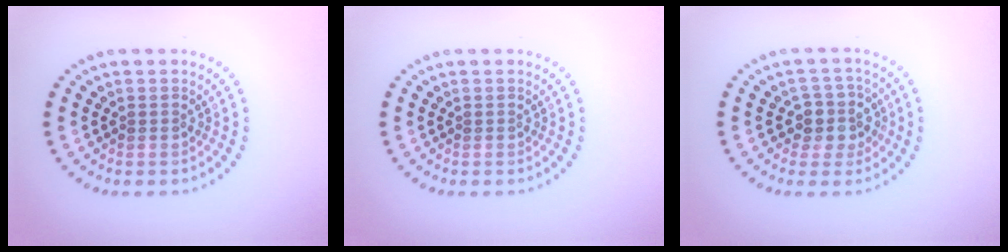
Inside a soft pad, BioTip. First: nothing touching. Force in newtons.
{"total": 0.0}
{"total": 3.0, "press": 2.6, "slide": 1.4}